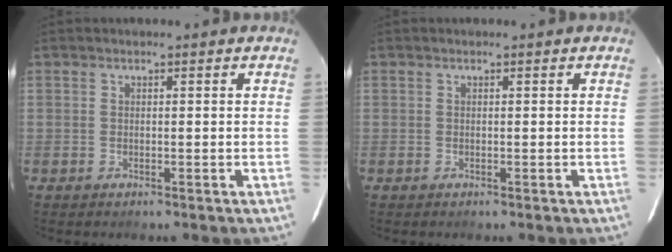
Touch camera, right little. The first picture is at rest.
{"total": 0.0}